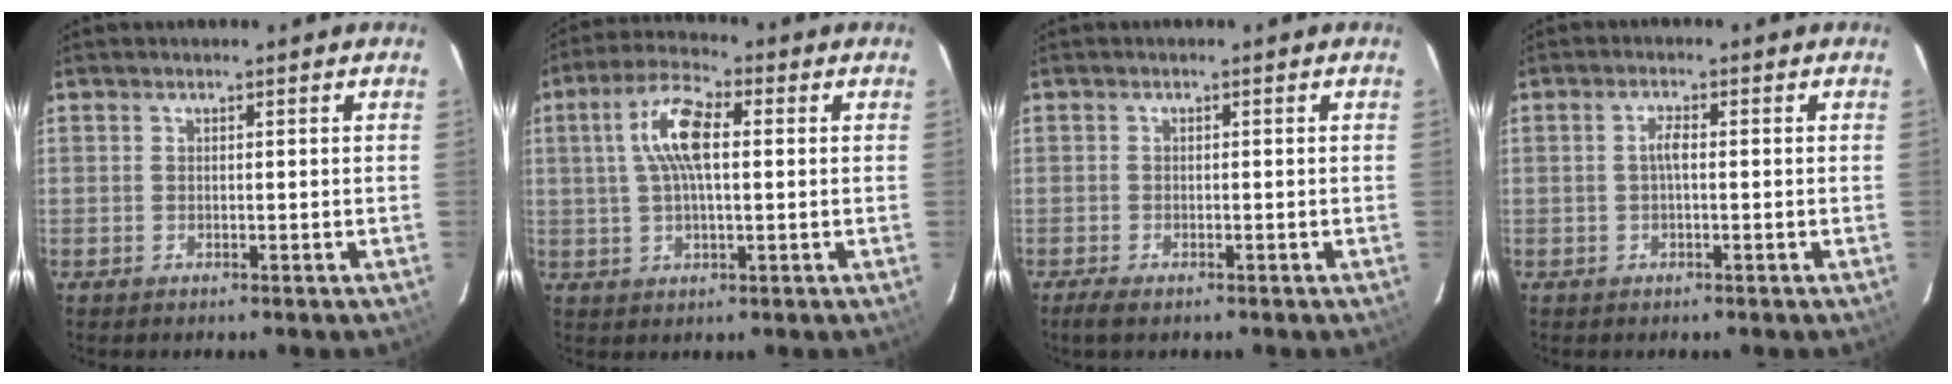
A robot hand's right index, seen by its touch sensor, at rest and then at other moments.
{"total": 9.6, "force": [1.7, 3.4, 8.8], "torque": [-0.172, 0.019, 0.030]}
{"total": 2.8, "force": [-2.0, 0.9, 1.7], "torque": [-0.040, -0.010, -0.037]}
{"total": 1.9, "force": [-0.2, 0.5, 1.8], "torque": [-0.036, 0.006, -0.005]}